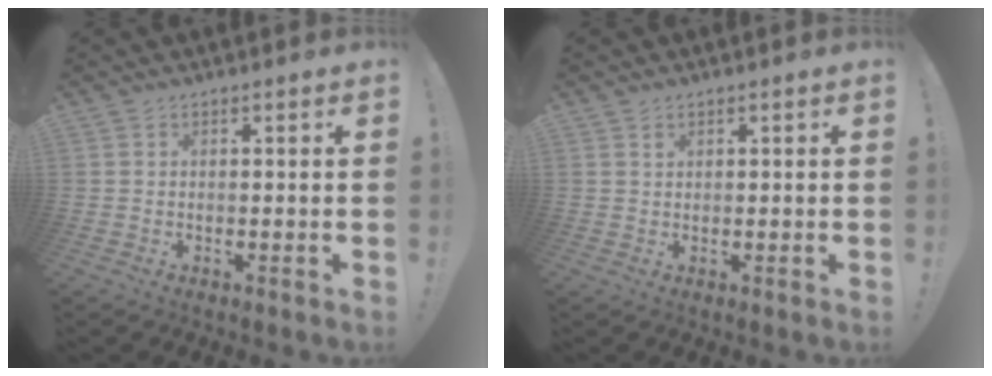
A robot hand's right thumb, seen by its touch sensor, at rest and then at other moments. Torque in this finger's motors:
{"motor_torque": [-0.05, 0.08, -0.16, 0.22, 0.05]}